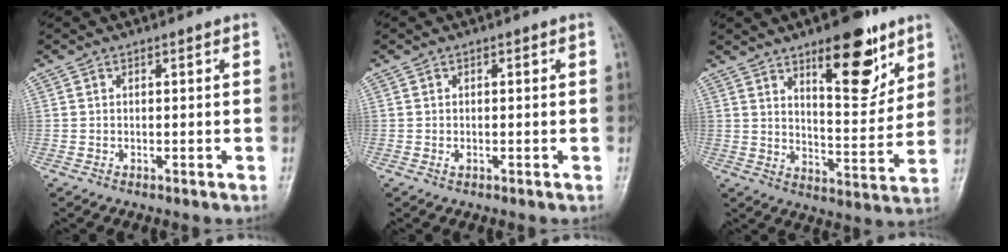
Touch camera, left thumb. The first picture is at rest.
{"total": 0.6, "force": [-0.2, 0.4, 0.3], "torque": [-0.006, 0.000, -0.004]}
{"total": 14.4, "force": [8.6, 5.4, 10.2], "torque": [-0.110, -0.058, 0.131]}